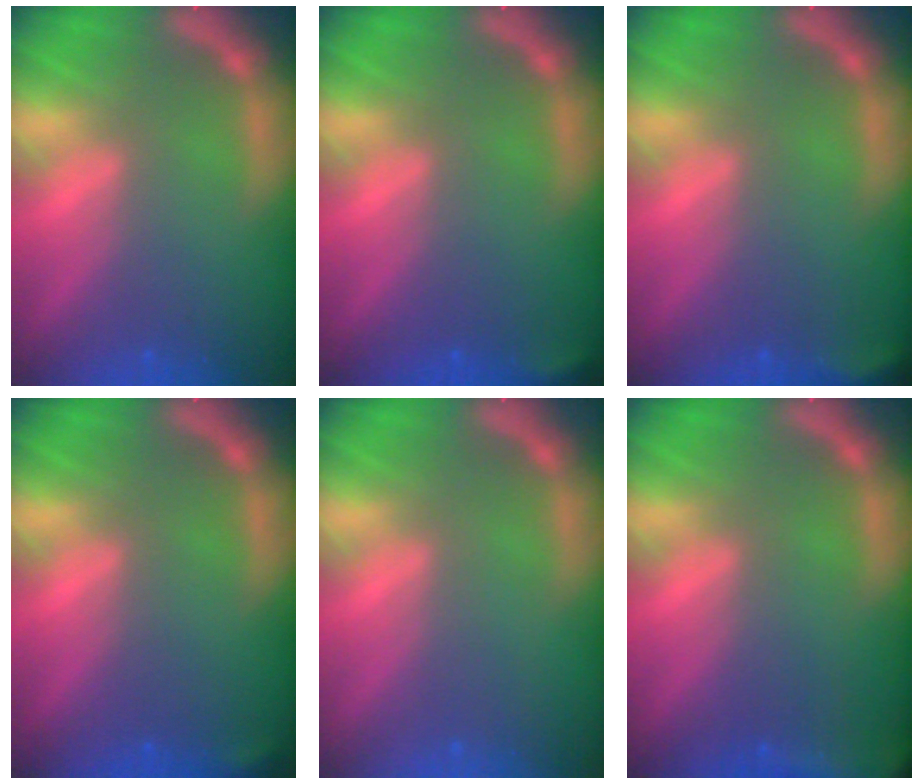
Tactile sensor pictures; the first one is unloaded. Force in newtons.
{"total": 1.4}
{"total": 2.4}
{"total": 0.9}
{"total": 0.0}
{"total": 9.5}